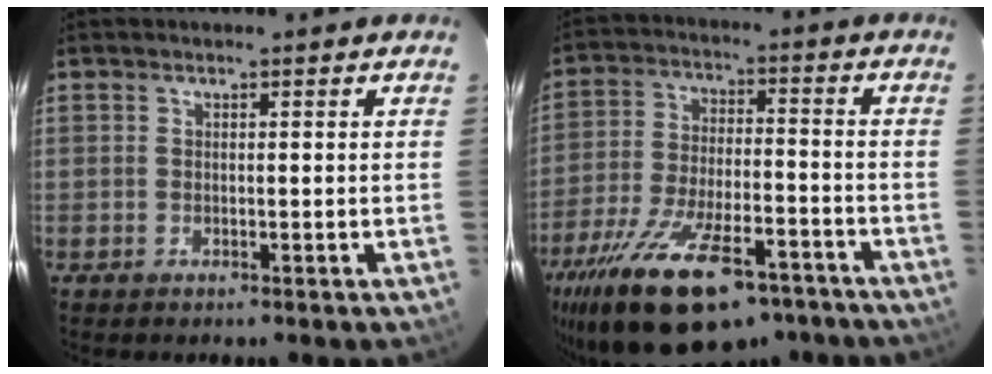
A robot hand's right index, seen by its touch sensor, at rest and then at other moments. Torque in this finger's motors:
{"motor_torque": [1.56, -0.58, 1.04, 0.21]}